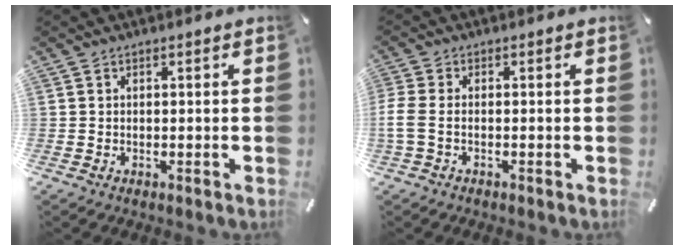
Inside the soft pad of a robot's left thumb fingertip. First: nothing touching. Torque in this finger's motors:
{"motor_torque": [-0.21, 0.39, 0.32, -0.28, 0.06]}